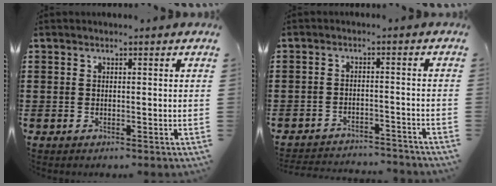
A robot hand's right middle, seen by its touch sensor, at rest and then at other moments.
{"total": 3.0, "force": [-3.0, 0.2, 0.0], "torque": [-0.006, 0.000, -0.064]}